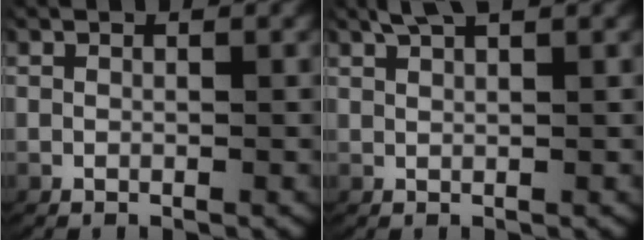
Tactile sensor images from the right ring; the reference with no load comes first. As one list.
[{"total": 2.6, "force": [2.3, 0.2, 1.2], "torque": [-0.026, 0.008, 0.039]}]